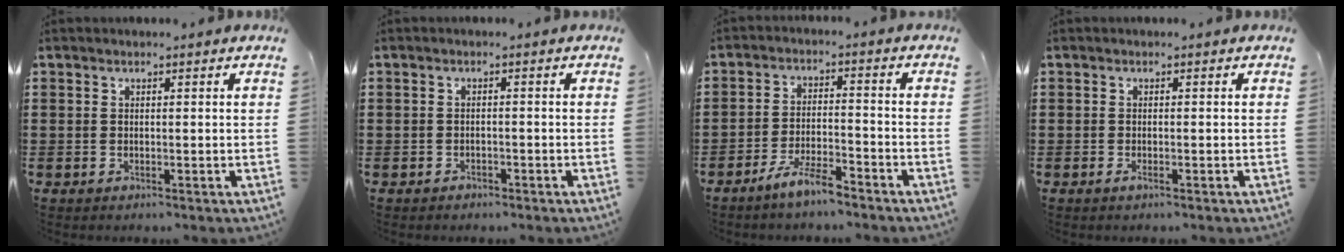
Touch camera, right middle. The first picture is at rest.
{"total": 1.2, "force": [-1.0, 0.6, 0.0], "torque": [-0.003, 0.003, -0.025]}
{"total": 5.7, "force": [-4.8, 0.8, 2.9], "torque": [-0.061, 0.000, -0.092]}
{"total": 0.8, "force": [-0.4, 0.3, 0.6], "torque": [-0.014, -0.002, -0.008]}